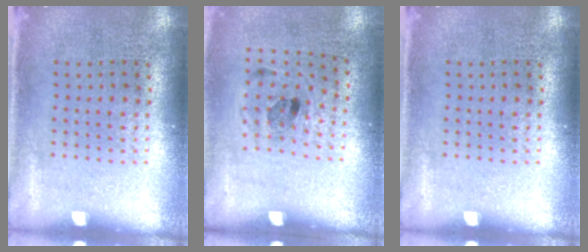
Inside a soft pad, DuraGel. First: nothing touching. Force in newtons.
{"total": 1.2, "press": 0.7, "slide": 0.9}
{"total": 0.0}